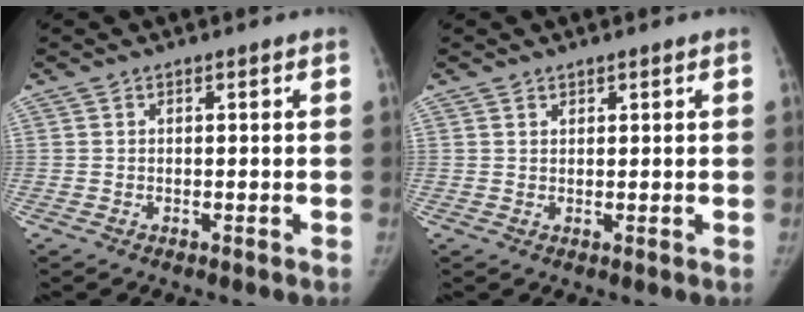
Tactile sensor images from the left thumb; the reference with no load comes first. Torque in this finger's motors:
{"motor_torque": [-0.52, -0.31, 0.09, 0.20, -0.07]}